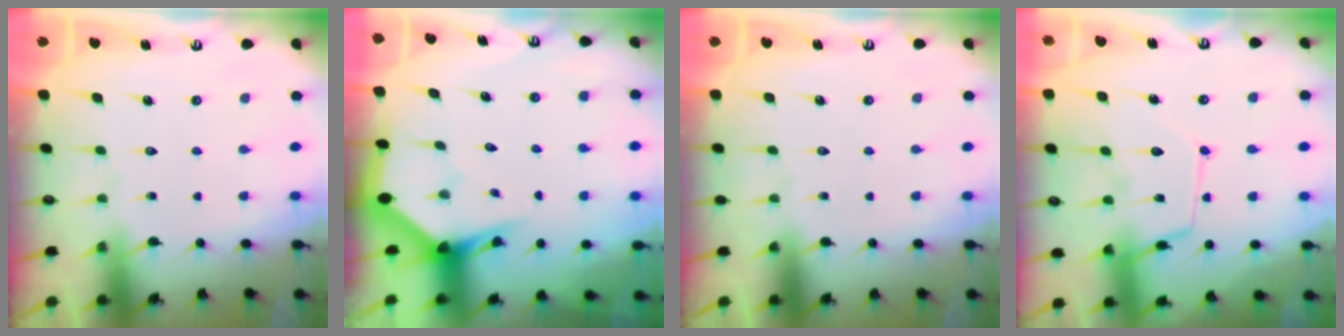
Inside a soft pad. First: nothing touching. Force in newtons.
{"total": 4.1, "press": 4.1, "slide": 0.3}
{"total": 0.0}
{"total": 13.6, "press": 13.6, "slide": 1.3}